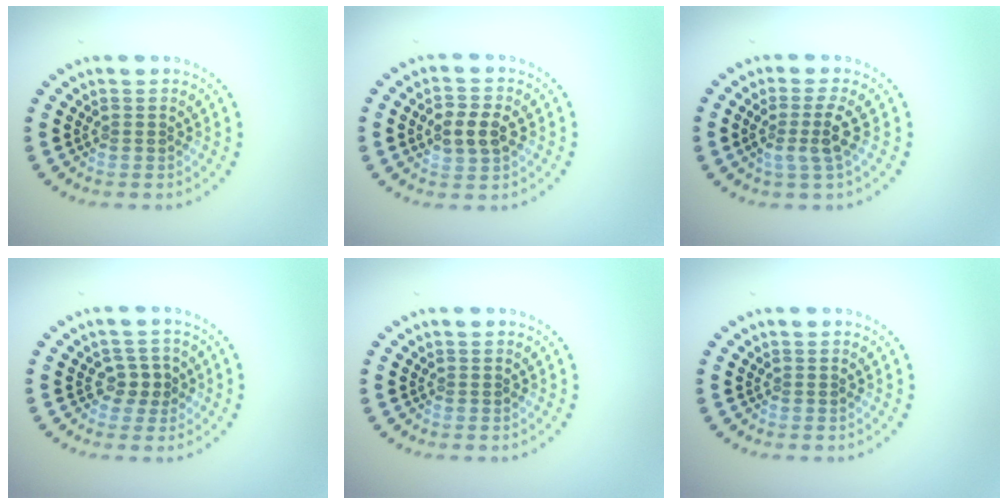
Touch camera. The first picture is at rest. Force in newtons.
{"total": 3.0, "press": 3.0, "slide": 0.2}
{"total": 2.5, "press": 1.9, "slide": 1.6}
{"total": 1.9, "press": 1.7, "slide": 0.8}
{"total": 0.0}
{"total": 0.0}